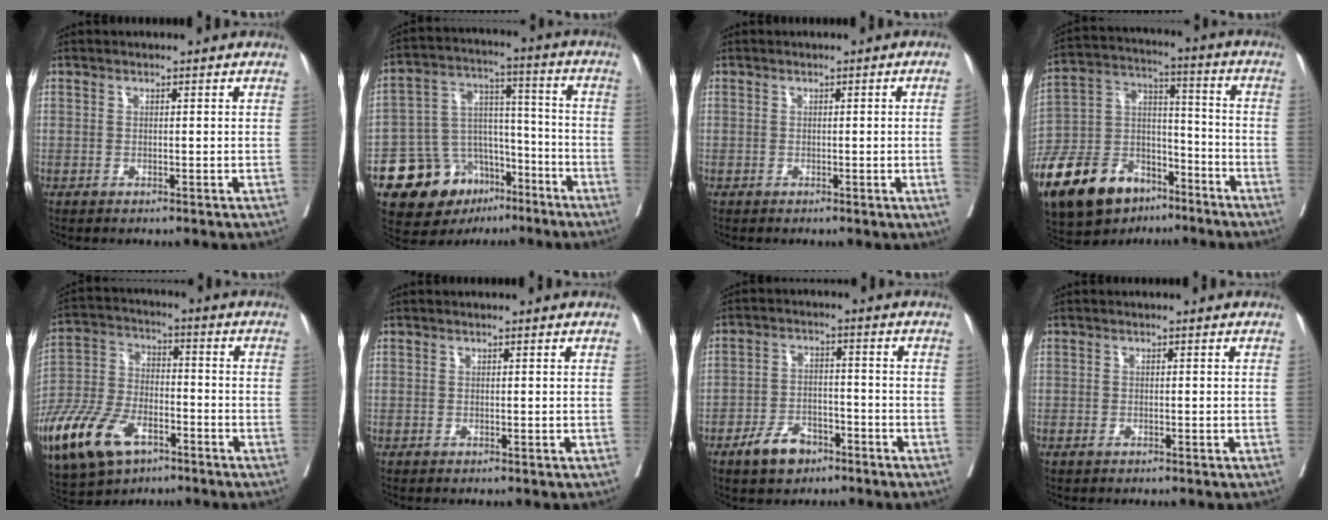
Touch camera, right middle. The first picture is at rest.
{"total": 14.8, "force": [-9.2, 9.6, 6.6], "torque": [-0.101, 0.046, -0.146]}
{"total": 2.9, "force": [-0.2, -1.1, 2.7], "torque": [-0.041, -0.005, 0.002]}
{"total": 23.7, "force": [-15.8, 13.0, 11.9], "torque": [-0.312, 0.001, -0.281]}
{"total": 16.4, "force": [-9.1, 8.4, 10.8], "torque": [-0.240, -0.011, -0.167]}
{"total": 0.0}
{"total": 6.2, "force": [-4.1, 3.4, 3.1], "torque": [-0.059, 0.006, -0.068]}
{"total": 1.0, "force": [-0.6, 0.6, 0.5], "torque": [-0.012, -0.003, -0.010]}